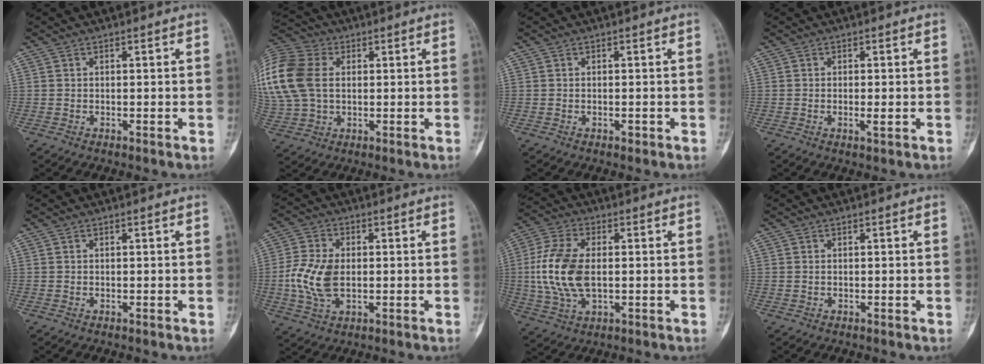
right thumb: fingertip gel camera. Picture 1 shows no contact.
{"total": 21.4, "force": [4.0, 15.4, 14.3], "torque": [-0.358, 0.033, 0.082]}
{"total": 0.8, "force": [-0.3, 0.4, 0.6], "torque": [-0.010, 0.001, -0.004]}
{"total": 1.8, "force": [-0.3, 0.5, 1.7], "torque": [-0.033, -0.005, -0.006]}
{"total": 0.0}
{"total": 10.0, "force": [-0.5, 6.1, 7.9], "torque": [-0.168, 0.005, -0.009]}
{"total": 15.7, "force": [0.0, 8.4, 13.2], "torque": [-0.297, 0.003, 0.002]}
{"total": 0.0}